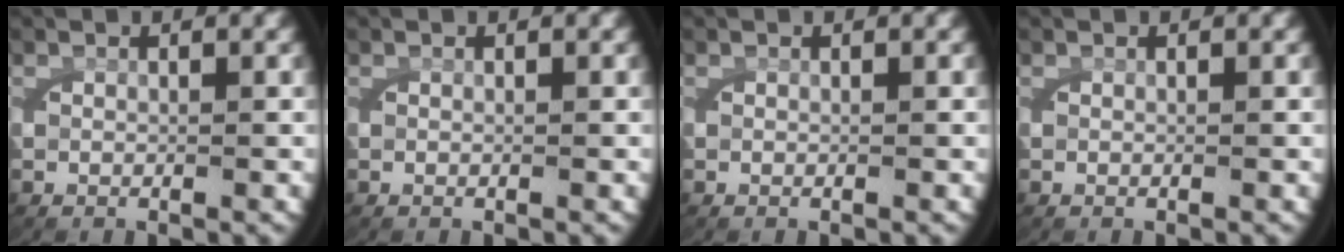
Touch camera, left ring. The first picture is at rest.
{"total": 0.0}
{"total": 0.0}
{"total": 0.0}